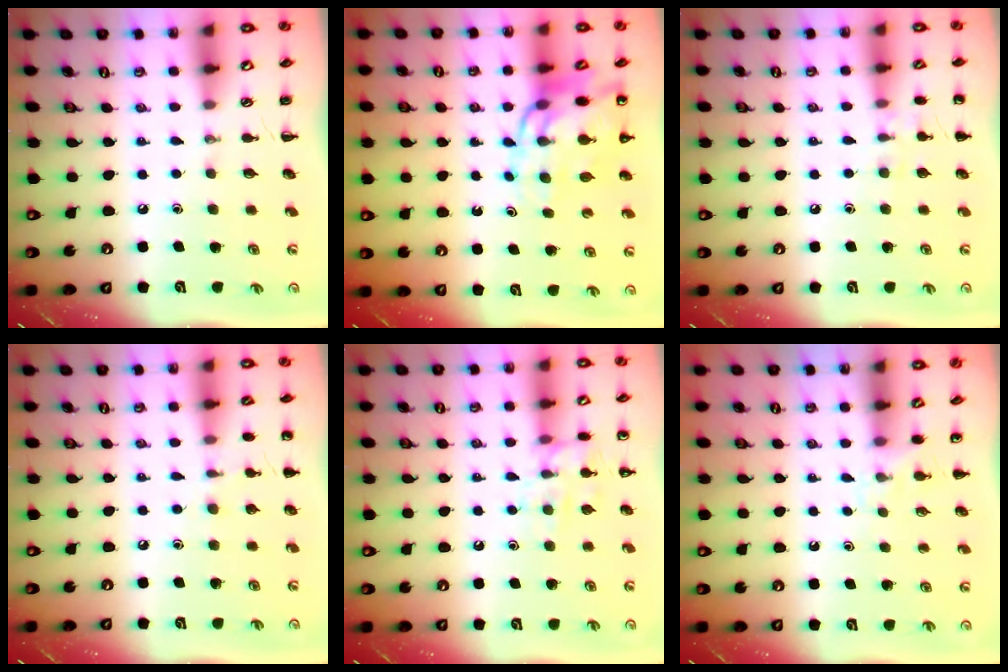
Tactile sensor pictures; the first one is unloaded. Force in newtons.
{"total": 12.3, "press": 11.8, "slide": 3.6}
{"total": 7.4, "press": 7.1, "slide": 2.1}
{"total": 6.0, "press": 5.8, "slide": 1.7}
{"total": 11.2, "press": 11.1, "slide": 0.8}
{"total": 4.6, "press": 4.3, "slide": 1.6}